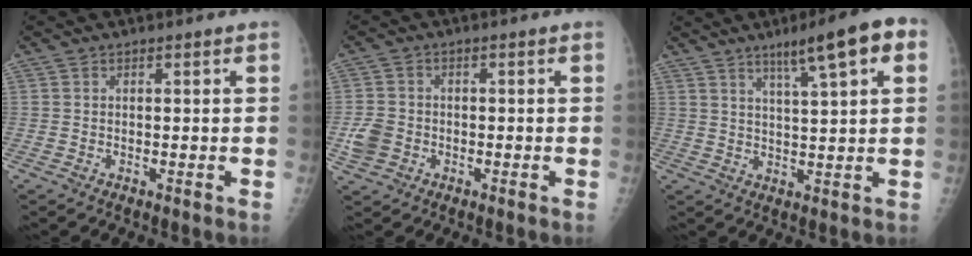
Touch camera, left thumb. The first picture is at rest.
{"total": 4.6, "force": [-1.6, 3.9, 1.9], "torque": [-0.037, 0.014, -0.029]}
{"total": 10.6, "force": [5.2, 1.4, 9.1], "torque": [-0.130, -0.003, 0.076]}